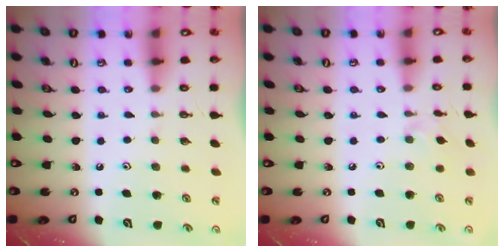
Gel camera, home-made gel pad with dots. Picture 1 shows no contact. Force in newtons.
{"total": 1.8, "press": 1.7, "slide": 0.5}